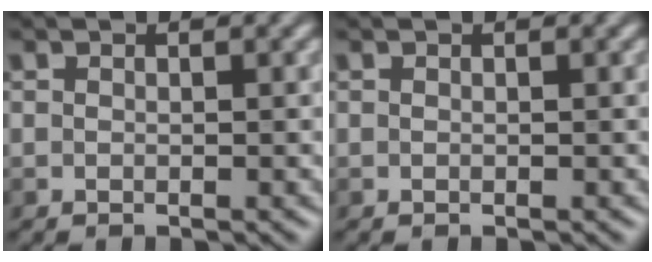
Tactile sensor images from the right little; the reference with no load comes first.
{"total": 0.0}